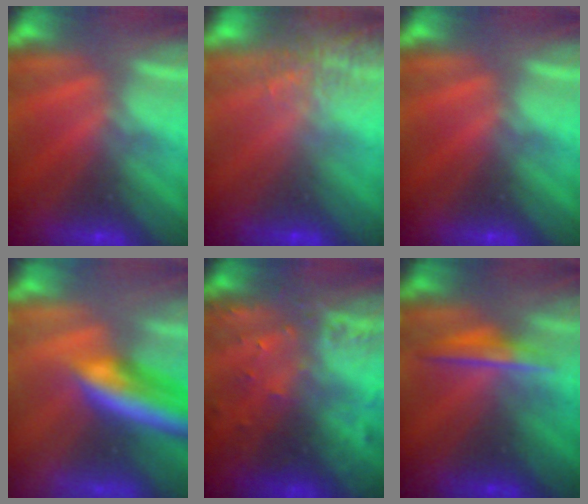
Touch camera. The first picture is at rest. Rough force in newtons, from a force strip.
{"total": 7.3}
{"total": 0.0}
{"total": 8.3}
{"total": 6.2}
{"total": 1.7}